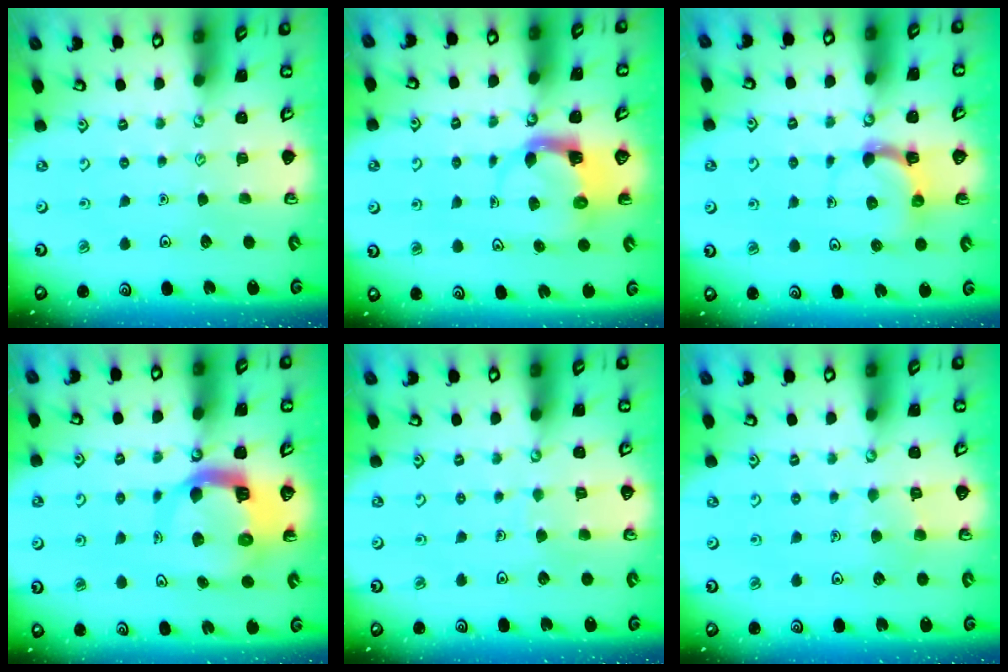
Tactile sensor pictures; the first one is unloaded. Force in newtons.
{"total": 3.8, "press": 3.8, "slide": 0.6}
{"total": 4.6, "press": 4.6, "slide": 0.8}
{"total": 8.9, "press": 8.8, "slide": 1.3}
{"total": 4.0, "press": 3.9, "slide": 0.3}
{"total": 5.5, "press": 5.5, "slide": 0.5}